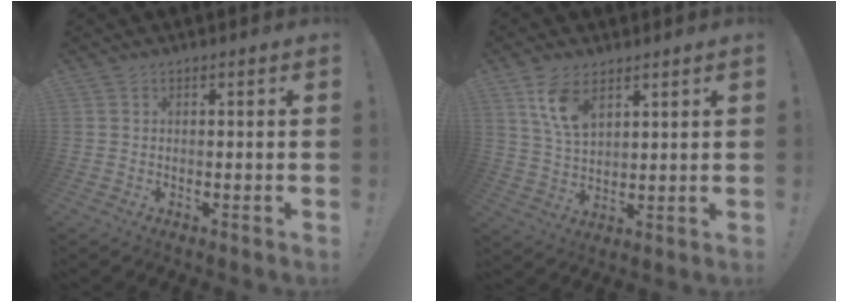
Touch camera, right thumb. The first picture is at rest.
{"total": 9.3, "force": [5.3, 4.9, 5.9], "torque": [-0.111, -0.020, 0.099]}